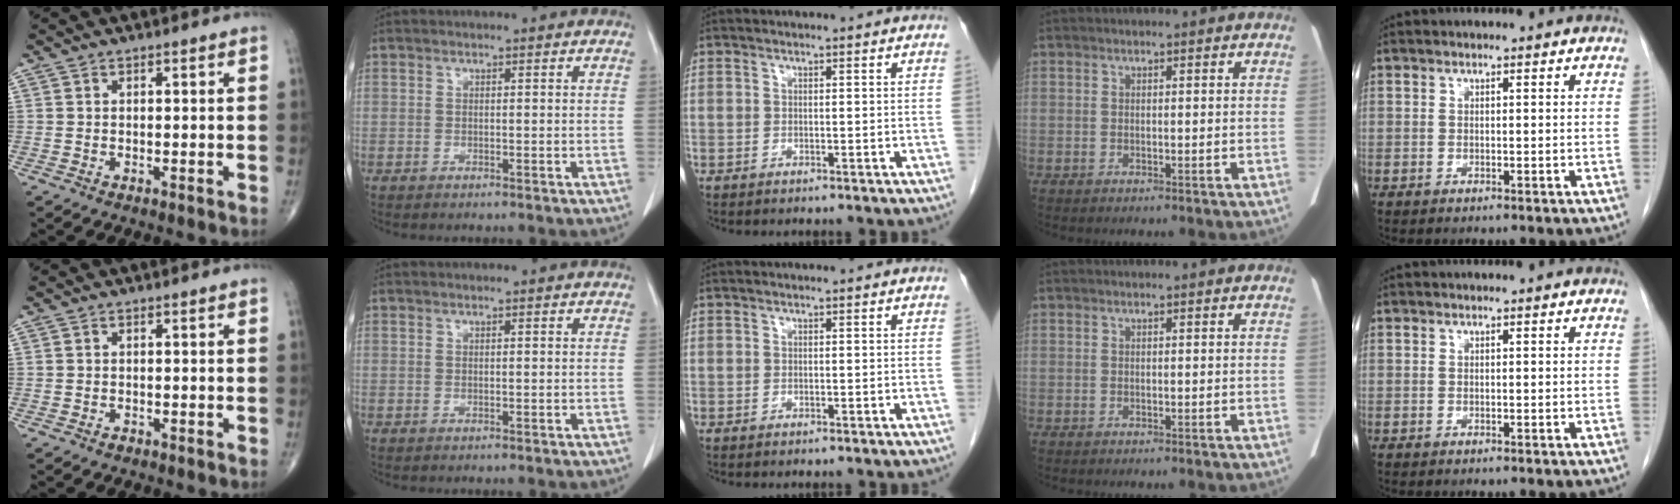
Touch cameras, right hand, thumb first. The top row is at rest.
{"thumb": {"total": 0.7, "force": [-0.5, 0.4, 0.2], "torque": [-0.001, 0.001, -0.009]}}